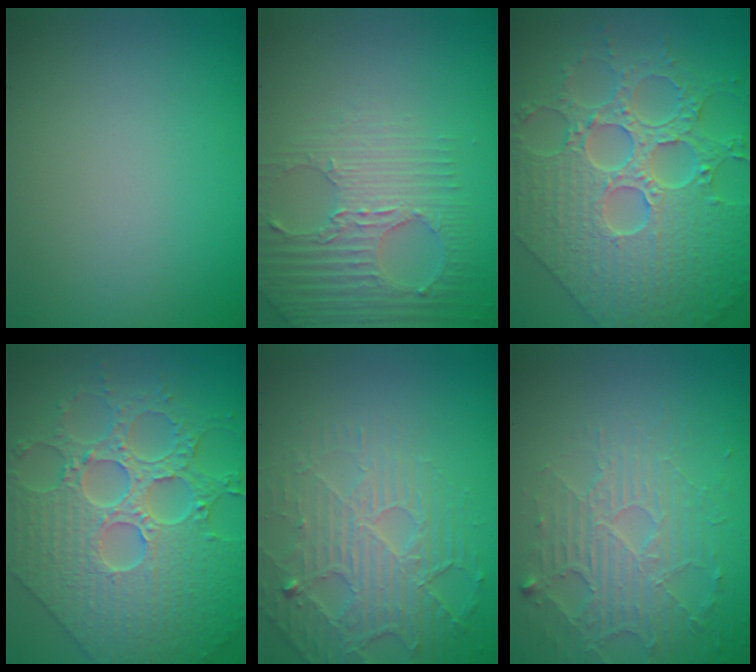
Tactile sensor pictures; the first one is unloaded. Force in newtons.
{"total": 3.1, "press": 3.0, "slide": 0.6}
{"total": 9.3, "press": 7.0, "slide": 6.1}
{"total": 9.4, "press": 7.1, "slide": 6.1}
{"total": 4.2, "press": 3.9, "slide": 1.6}
{"total": 4.0, "press": 3.4, "slide": 2.1}